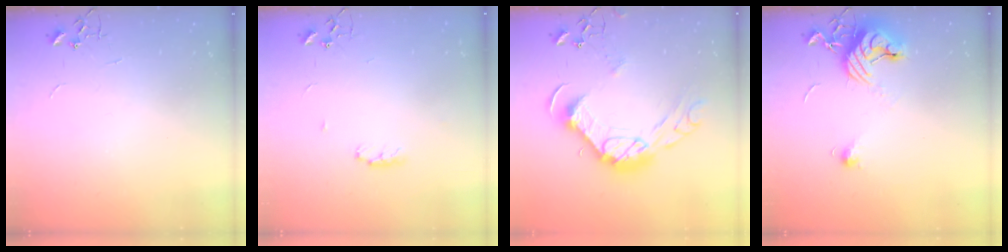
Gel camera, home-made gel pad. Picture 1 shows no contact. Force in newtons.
{"total": 4.7, "press": 4.6, "slide": 0.7}
{"total": 19.9, "press": 19.9, "slide": 1.4}
{"total": 11.3, "press": 11.2, "slide": 1.3}